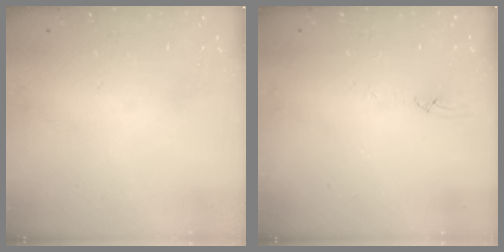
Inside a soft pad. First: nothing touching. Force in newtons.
{"total": 3.5, "press": 3.5, "slide": 0.4}